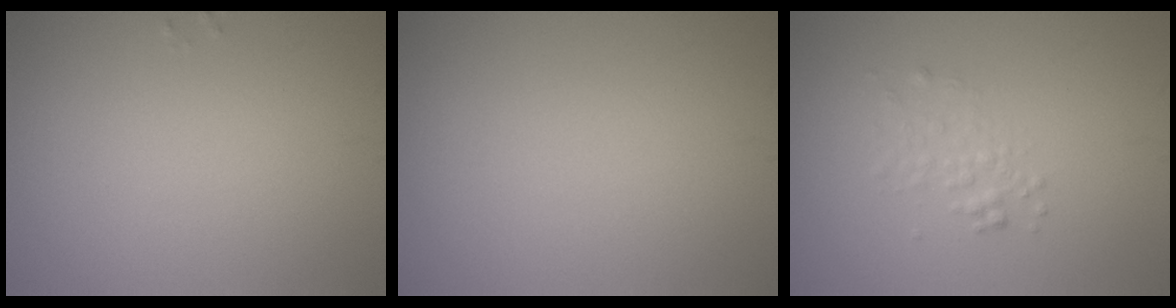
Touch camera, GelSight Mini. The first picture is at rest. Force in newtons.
{"total": 0.0}
{"total": 1.4, "press": 1.4, "slide": 0.1}